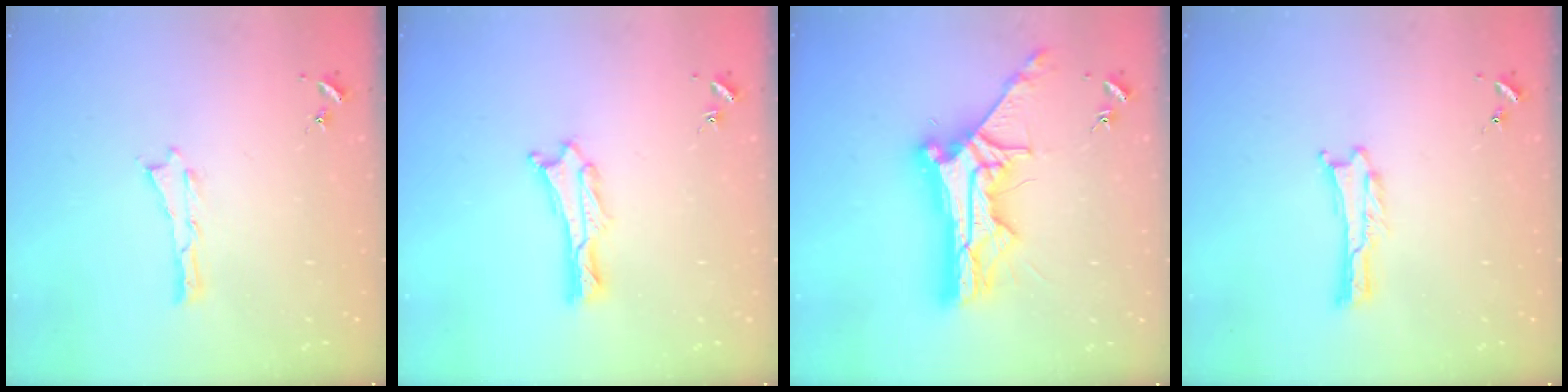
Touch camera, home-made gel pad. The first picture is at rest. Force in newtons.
{"total": 0.8, "press": 0.7, "slide": 0.2}
{"total": 13.3, "press": 13.3, "slide": 1.1}
{"total": 0.0}